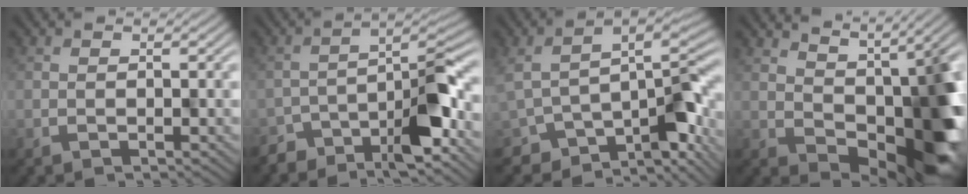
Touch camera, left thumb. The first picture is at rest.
{"total": 7.1, "force": [-5.1, 2.3, 4.4], "torque": [-0.040, 0.008, -0.095]}
{"total": 8.6, "force": [-3.8, 4.0, 6.6], "torque": [-0.095, -0.008, -0.053]}
{"total": 10.3, "force": [2.9, 5.0, 8.5], "torque": [-0.112, -0.020, 0.068]}